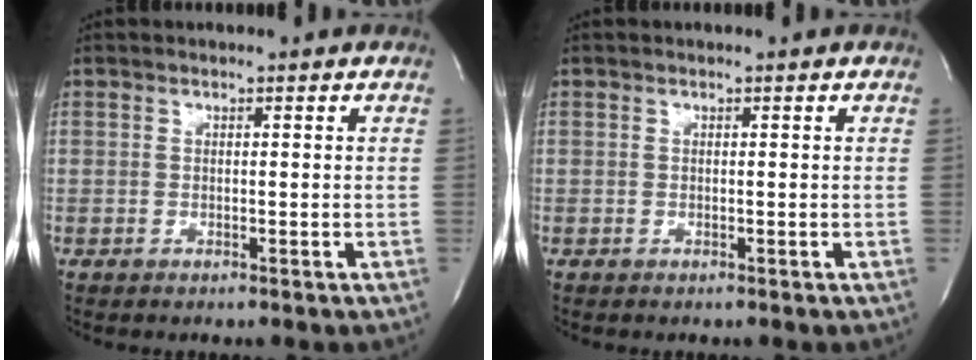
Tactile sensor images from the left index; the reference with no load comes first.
{"total": 0.0}